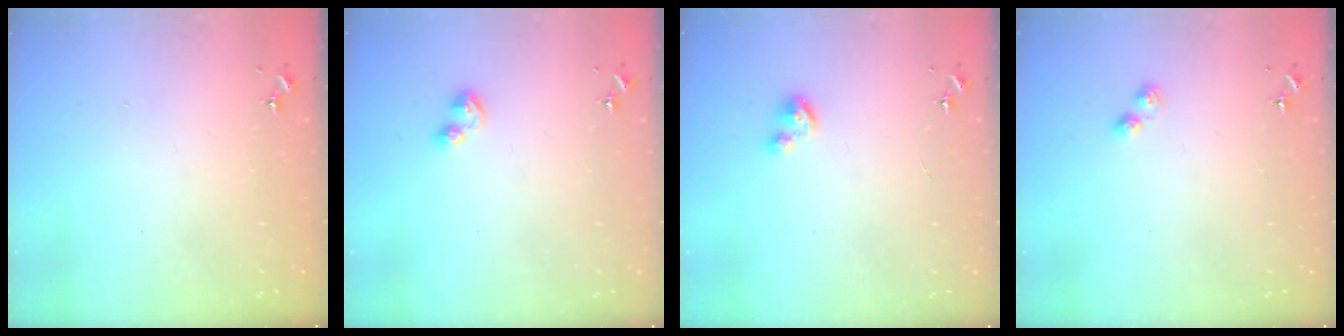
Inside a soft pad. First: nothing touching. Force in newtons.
{"total": 5.0, "press": 5.0, "slide": 0.6}
{"total": 4.4, "press": 4.3, "slide": 0.4}
{"total": 2.8, "press": 2.7, "slide": 0.4}